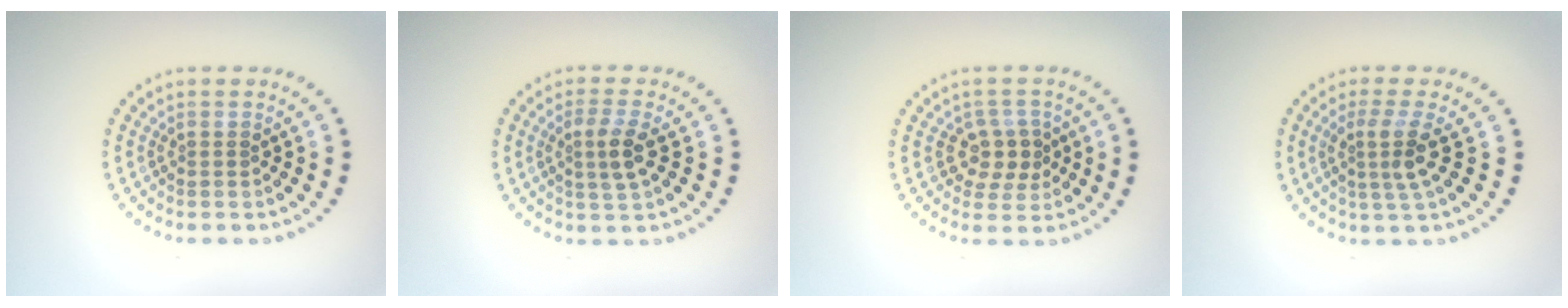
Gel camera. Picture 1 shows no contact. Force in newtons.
{"total": 2.5, "press": 2.3, "slide": 1.0}
{"total": 2.9, "press": 2.6, "slide": 1.3}
{"total": 2.9, "press": 2.1, "slide": 2.0}